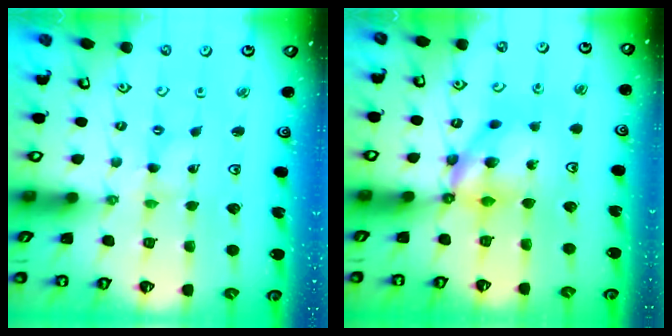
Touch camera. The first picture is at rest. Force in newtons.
{"total": 10.9, "press": 10.8, "slide": 0.5}